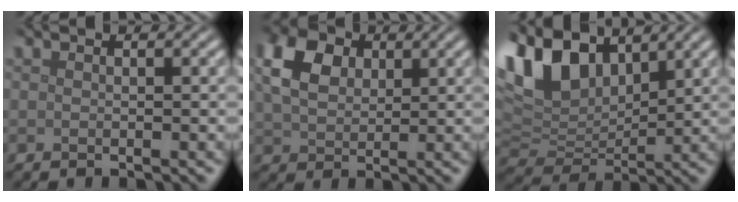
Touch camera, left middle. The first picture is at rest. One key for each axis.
{"total": 5.9, "fx": 2.2, "fy": 4.2, "fz": 3.6, "tx": -0.095, "ty": 0.010, "tz": 0.038}
{"total": 9.9, "fx": 5.2, "fy": 5.7, "fz": 6.1, "tx": -0.153, "ty": 0.013, "tz": 0.095}